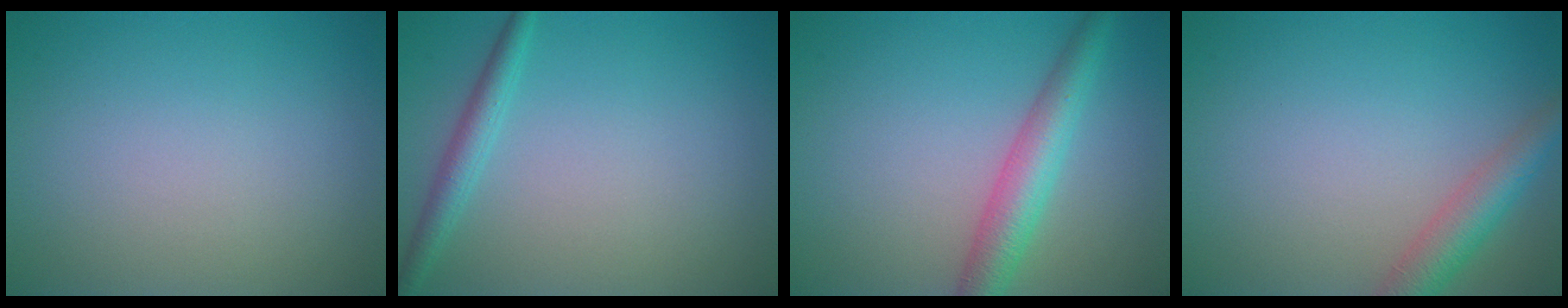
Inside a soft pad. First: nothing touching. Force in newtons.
{"total": 2.0, "press": 2.0, "slide": 0.1}
{"total": 4.2, "press": 4.2, "slide": 0.2}
{"total": 3.5, "press": 3.5, "slide": 0.2}